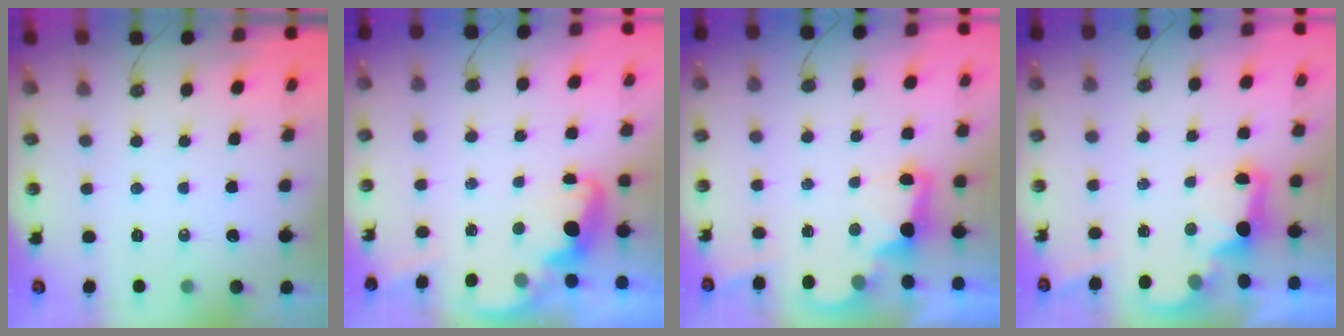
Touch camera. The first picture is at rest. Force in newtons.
{"total": 2.8, "press": 2.7, "slide": 0.6}
{"total": 3.0, "press": 2.9, "slide": 0.6}
{"total": 2.7, "press": 2.6, "slide": 0.5}